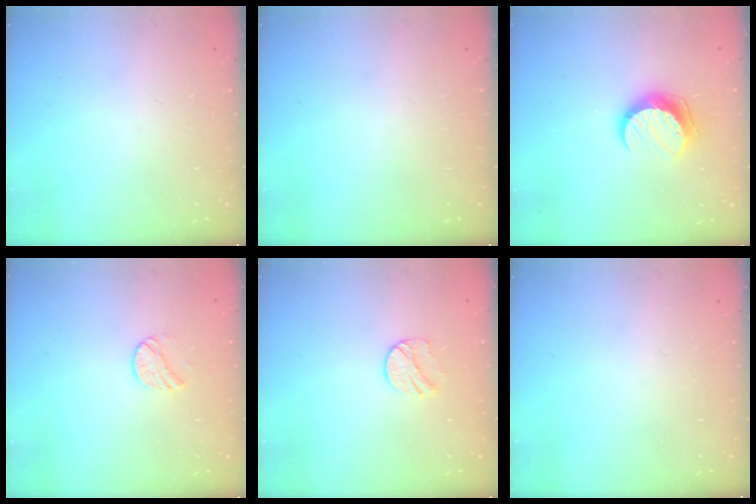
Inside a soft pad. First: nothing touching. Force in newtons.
{"total": 0.0}
{"total": 10.0, "press": 10.0, "slide": 0.9}
{"total": 7.4, "press": 7.4, "slide": 0.6}
{"total": 7.3, "press": 7.2, "slide": 0.7}
{"total": 0.0}